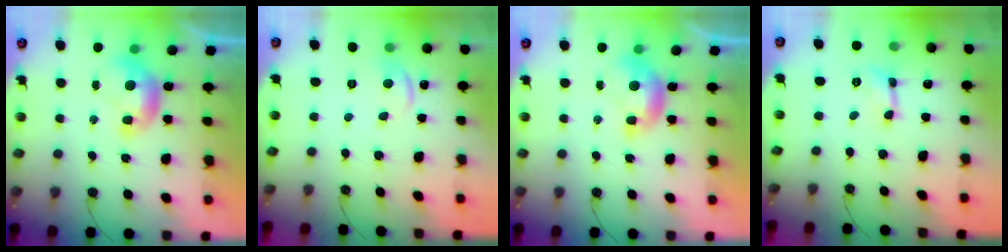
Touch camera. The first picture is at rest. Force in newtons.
{"total": 3.0, "press": 2.9, "slide": 0.4}
{"total": 0.0}
{"total": 1.4, "press": 1.4, "slide": 0.2}